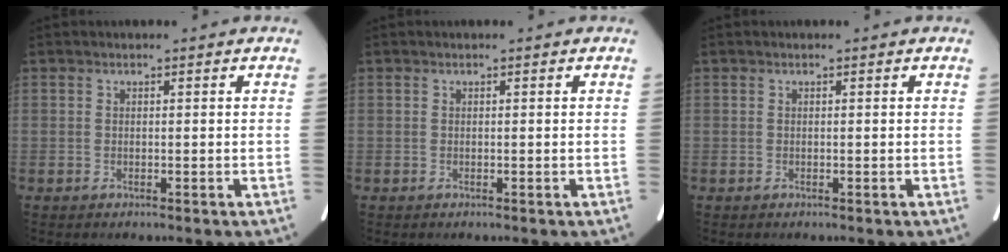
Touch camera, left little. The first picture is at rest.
{"total": 0.0}
{"total": 0.0}